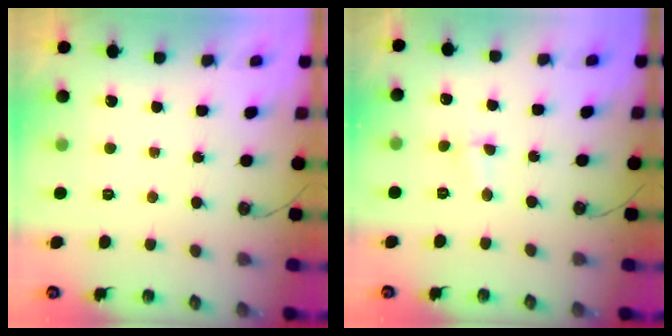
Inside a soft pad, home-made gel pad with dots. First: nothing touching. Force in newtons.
{"total": 2.2, "press": 2.1, "slide": 0.5}